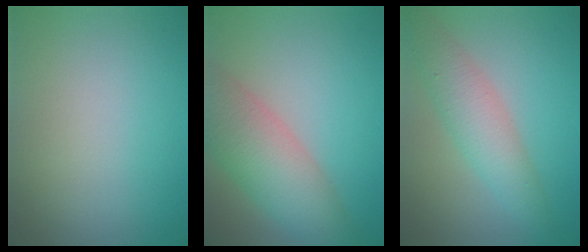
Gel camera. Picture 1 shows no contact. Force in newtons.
{"total": 7.0, "press": 7.0, "slide": 0.3}
{"total": 4.4, "press": 4.4, "slide": 0.2}